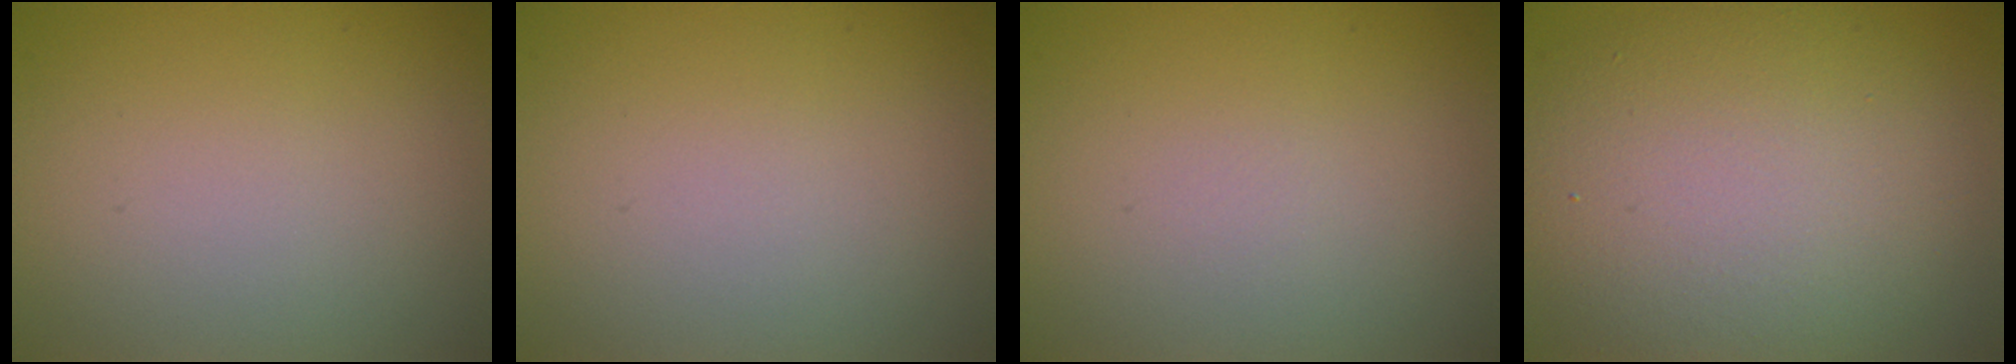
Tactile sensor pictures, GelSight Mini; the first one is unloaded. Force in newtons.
{"total": 0.0}
{"total": 0.0}
{"total": 9.4, "press": 9.3, "slide": 0.6}